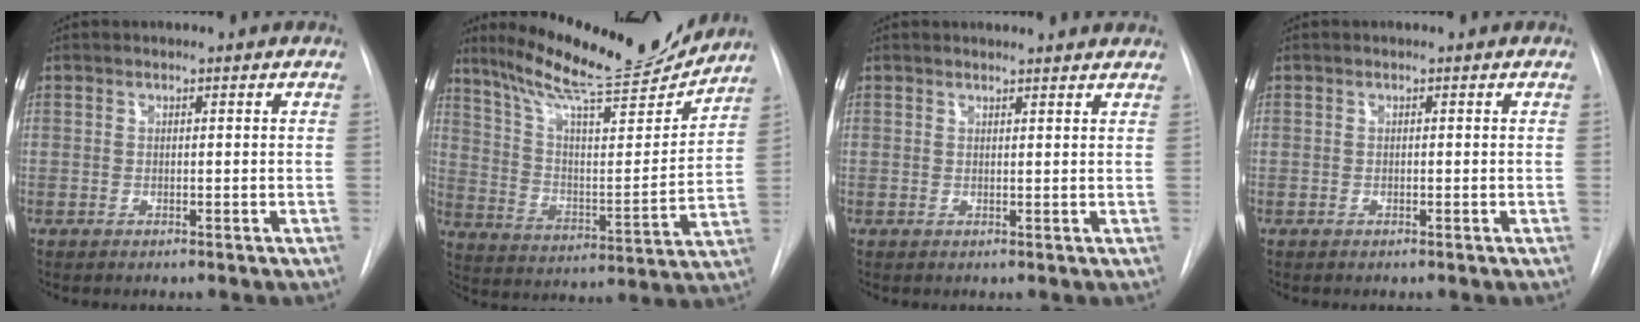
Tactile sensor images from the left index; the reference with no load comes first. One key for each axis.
{"total": 18.8, "fx": 16.9, "fy": 1.9, "fz": 7.9, "tx": -0.135, "ty": -0.035, "tz": 0.262}
{"total": 5.1, "fx": 5.0, "fy": 0.5, "fz": 1.0, "tx": -0.008, "ty": 0.002, "tz": 0.038}
{"total": 0.7, "fx": -0.7, "fy": 0.0, "fz": 0.0, "tx": 0.003, "ty": -0.006, "tz": -0.012}